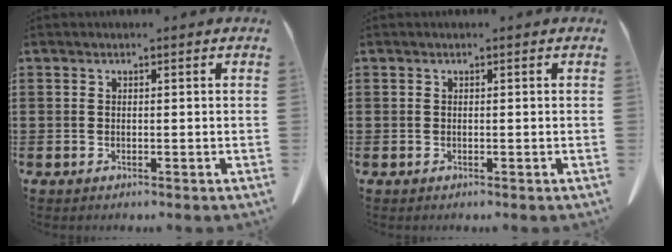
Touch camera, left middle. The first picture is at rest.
{"total": 0.0}